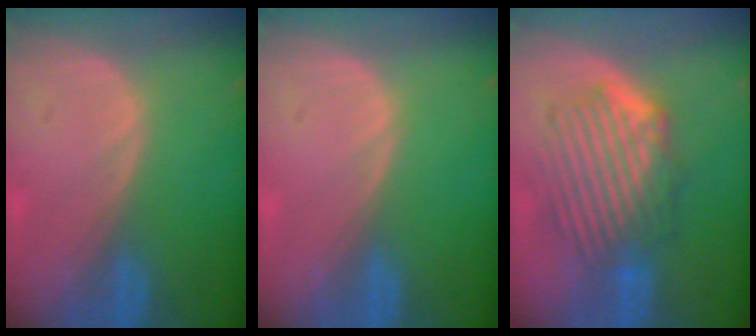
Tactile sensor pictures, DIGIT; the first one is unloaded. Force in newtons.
{"total": 0.0}
{"total": 9.2, "press": 8.3, "slide": 4.0}